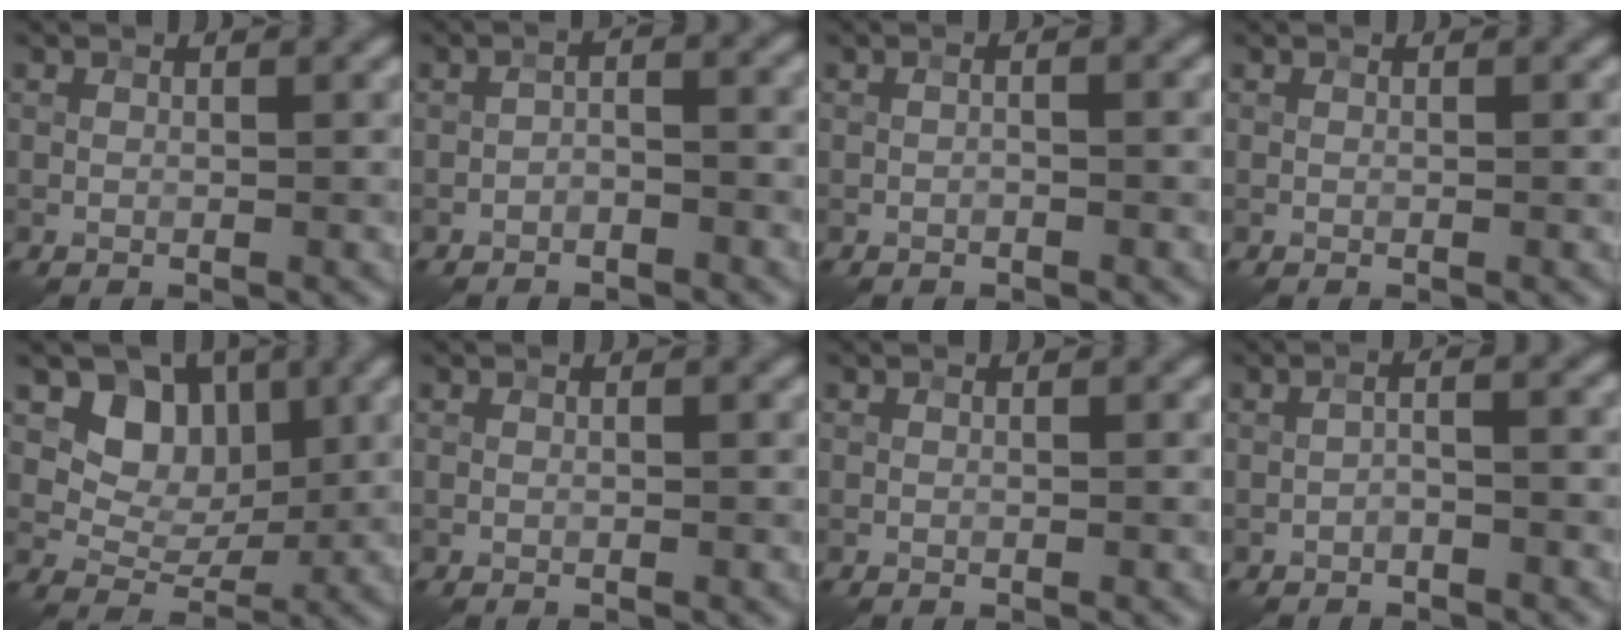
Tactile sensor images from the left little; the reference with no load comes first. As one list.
[{"total": 1.7, "force": [-1.2, 0.6, 1.0], "torque": [-0.018, 0.006, -0.025]}, {"total": 0.7, "force": [-0.3, 0.1, 0.6], "torque": [-0.013, 0.000, -0.009]}, {"total": 0.0}, {"total": 5.3, "force": [1.9, 4.2, 2.7], "torque": [-0.035, -0.009, 0.022]}, {"total": 0.0}, {"total": 0.0}, {"total": 1.7, "force": [-1.0, 0.3, 1.3], "torque": [-0.026, 0.006, -0.022]}]